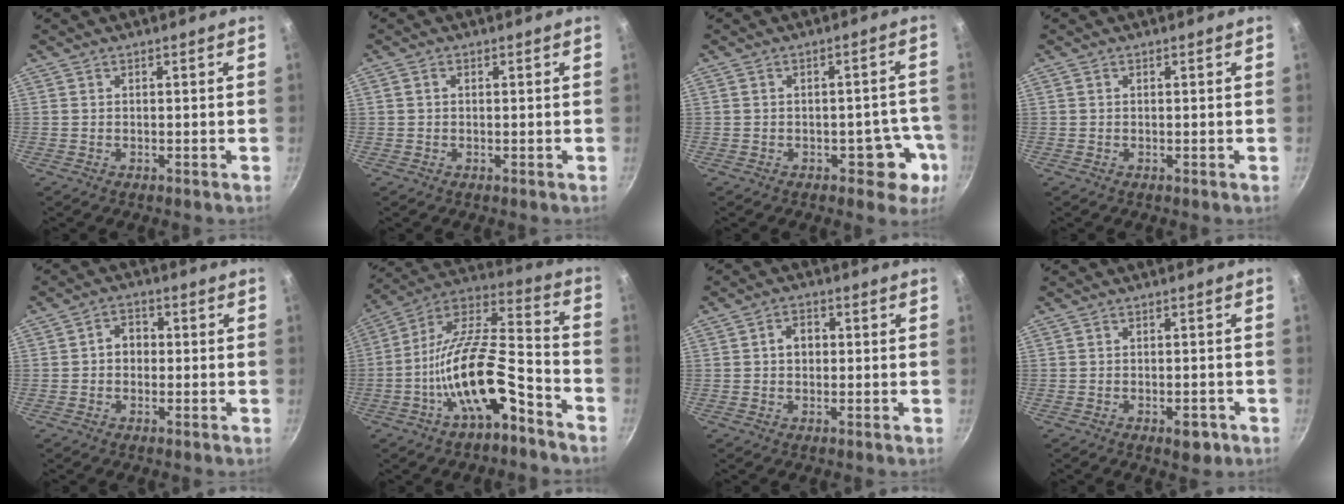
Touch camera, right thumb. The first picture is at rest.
{"total": 0.9, "force": [0.3, 0.7, 0.6], "torque": [-0.010, 0.004, 0.005]}
{"total": 6.5, "force": [-2.4, 4.2, 4.3], "torque": [0.001, 0.030, -0.019]}
{"total": 0.0}
{"total": 4.2, "force": [-0.1, 3.5, 2.4], "torque": [-0.014, 0.012, -0.008]}
{"total": 19.0, "force": [-8.6, 7.0, 15.4], "torque": [-0.261, 0.062, -0.162]}
{"total": 3.8, "force": [0.3, 3.0, 2.4], "torque": [-0.021, 0.010, 0.001]}
{"total": 3.7, "force": [-1.8, 1.9, 2.6], "torque": [-0.024, 0.013, -0.015]}